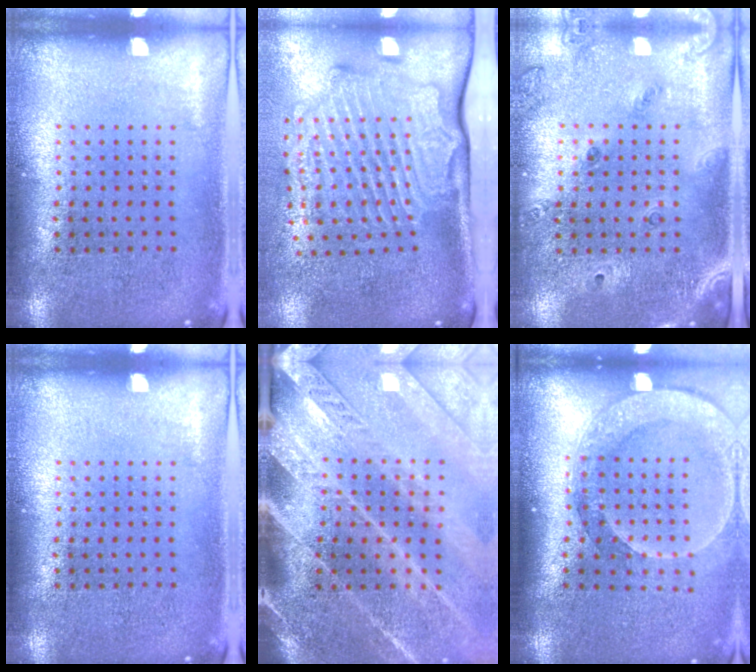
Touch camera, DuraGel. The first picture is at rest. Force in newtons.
{"total": 3.1, "press": 2.2, "slide": 2.1}
{"total": 1.5, "press": 1.3, "slide": 0.7}
{"total": 0.0}
{"total": 3.8, "press": 3.2, "slide": 2.1}
{"total": 2.5, "press": 2.0, "slide": 1.5}